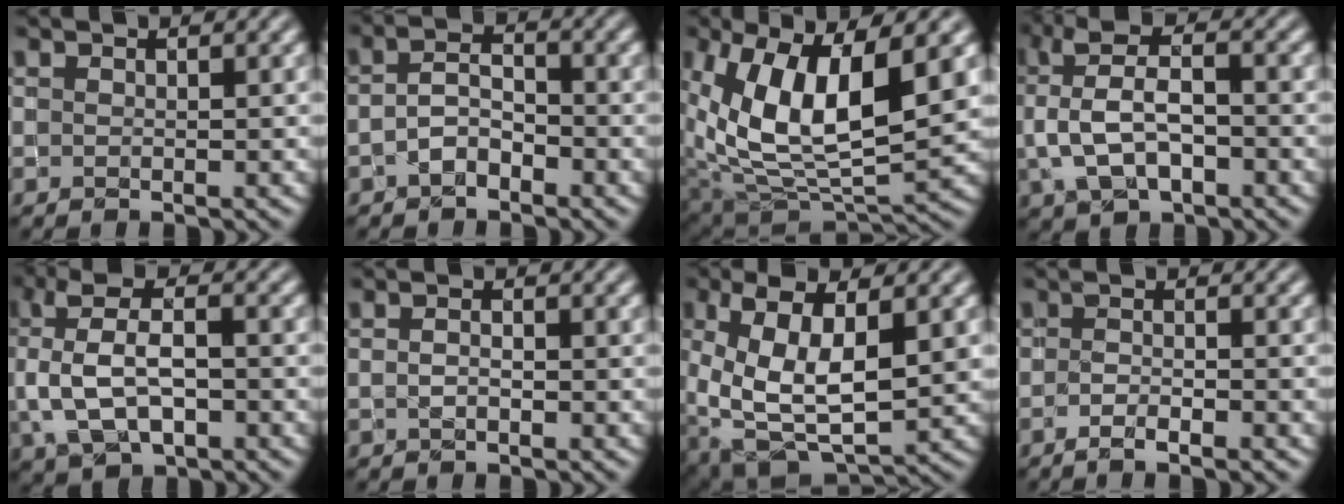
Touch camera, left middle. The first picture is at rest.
{"total": 2.2, "force": [-1.4, 1.1, 1.3], "torque": [-0.025, 0.013, -0.033]}
{"total": 11.6, "force": [2.8, 5.7, 9.7], "torque": [-0.188, -0.007, 0.052]}
{"total": 5.5, "force": [-0.3, 3.2, 4.4], "torque": [-0.087, 0.014, -0.008]}
{"total": 6.4, "force": [-0.1, 3.8, 5.1], "torque": [-0.104, 0.012, -0.005]}
{"total": 0.7, "force": [-0.3, 0.4, 0.5], "torque": [-0.011, 0.003, -0.007]}
{"total": 9.6, "force": [0.5, 4.9, 8.2], "torque": [-0.168, -0.002, 0.007]}
{"total": 2.4, "force": [-1.5, 0.5, 1.8], "torque": [-0.032, 0.000, -0.027]}